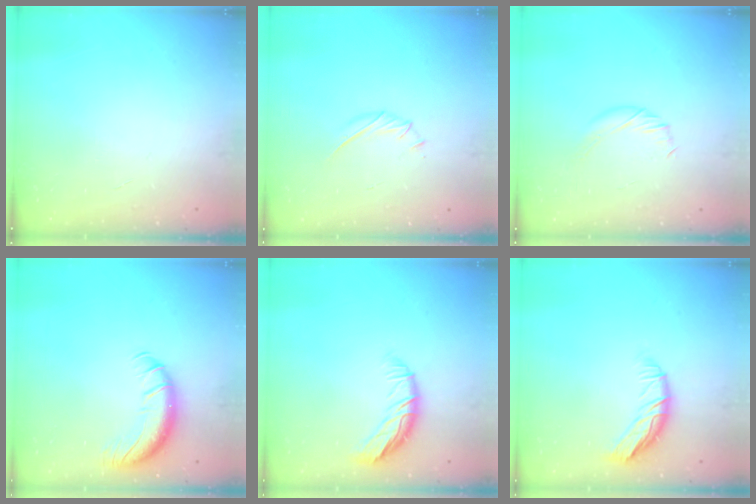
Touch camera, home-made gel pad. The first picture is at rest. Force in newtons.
{"total": 5.4, "press": 5.3, "slide": 1.0}
{"total": 5.0, "press": 4.8, "slide": 1.4}
{"total": 10.5, "press": 10.2, "slide": 2.3}
{"total": 10.2, "press": 10.2, "slide": 0.2}
{"total": 10.4, "press": 10.3, "slide": 1.5}